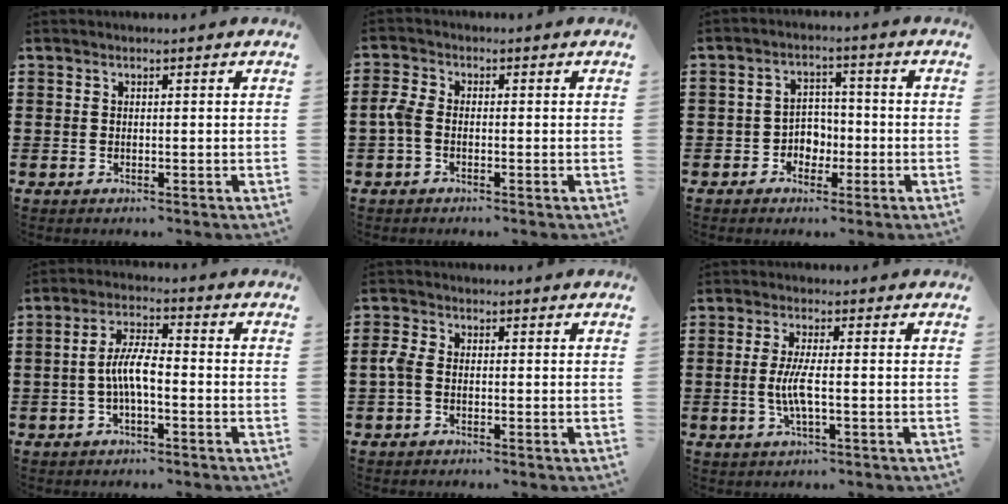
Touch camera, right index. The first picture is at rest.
{"total": 2.9, "force": [-1.0, 1.6, 2.2], "torque": [-0.063, -0.004, -0.026]}
{"total": 3.5, "force": [-1.5, 2.8, 1.4], "torque": [-0.034, 0.005, -0.033]}
{"total": 6.1, "force": [-1.2, 1.9, 5.6], "torque": [-0.120, 0.001, -0.028]}
{"total": 2.6, "force": [-0.7, 1.6, 2.0], "torque": [-0.060, -0.005, -0.021]}
{"total": 4.5, "force": [-0.7, 0.4, 4.4], "torque": [-0.101, -0.012, -0.021]}